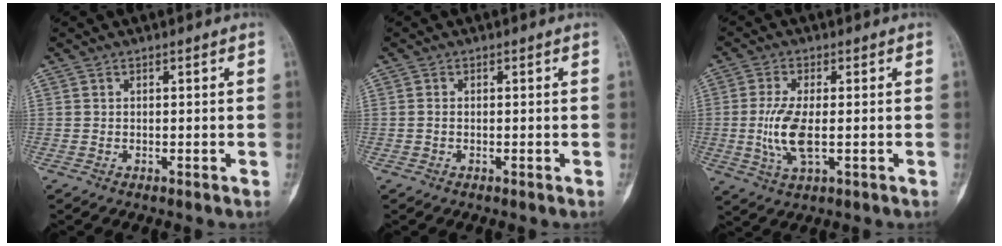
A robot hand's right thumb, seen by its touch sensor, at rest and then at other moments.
{"total": 0.6, "force": [-0.2, 0.4, 0.4], "torque": [-0.010, 0.001, -0.005]}
{"total": 8.0, "force": [-0.7, 3.1, 7.3], "torque": [-0.166, -0.010, -0.013]}